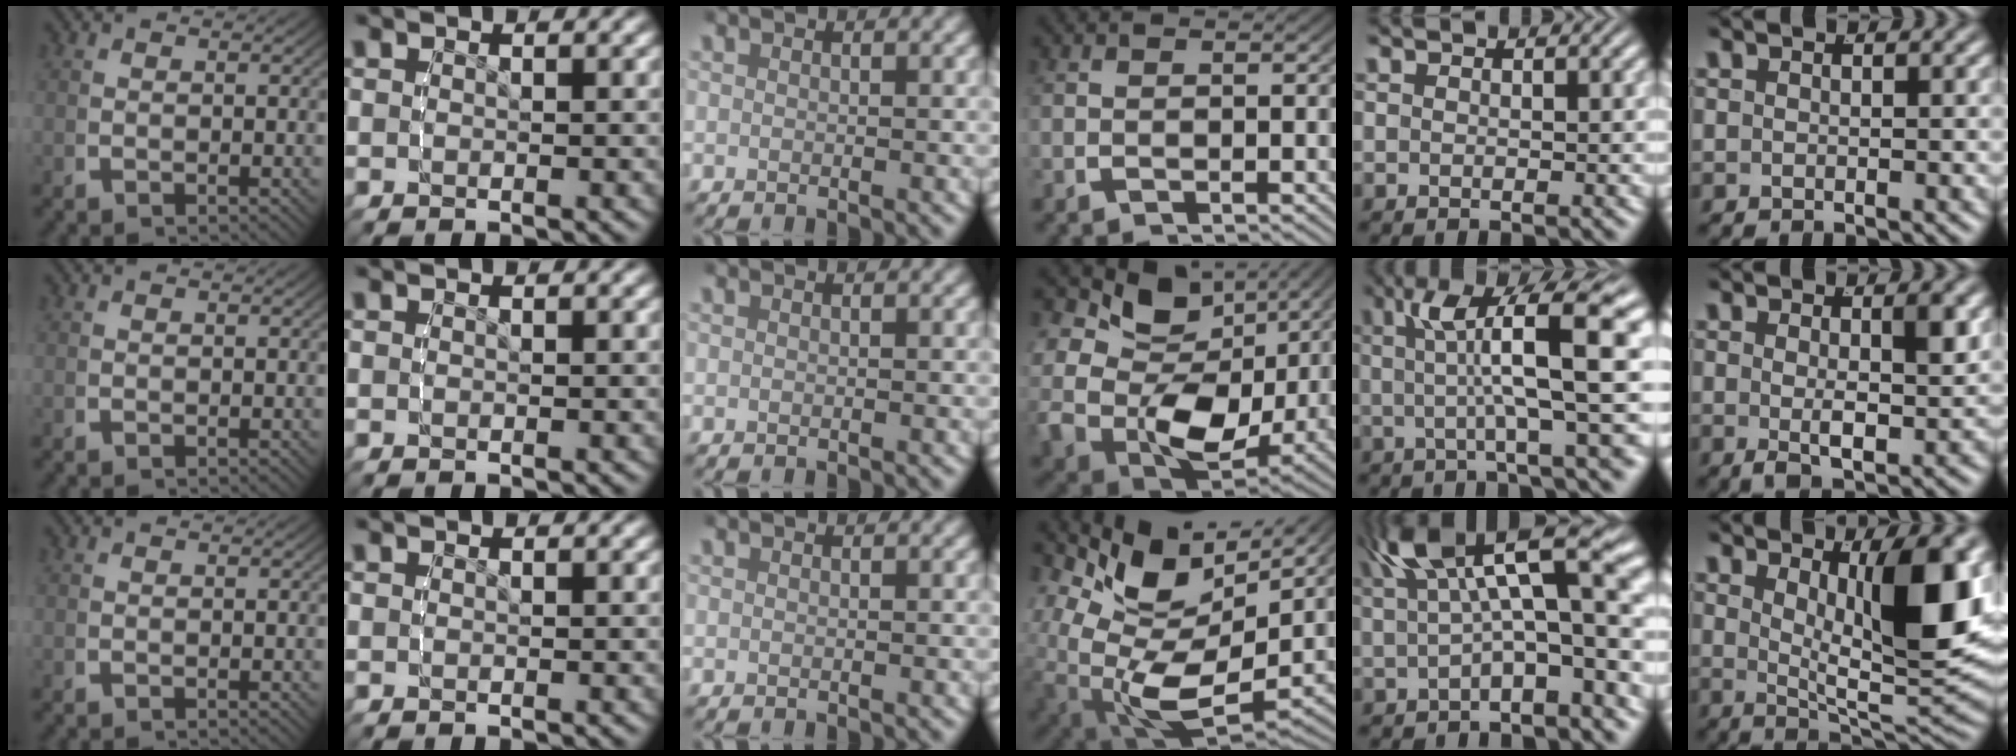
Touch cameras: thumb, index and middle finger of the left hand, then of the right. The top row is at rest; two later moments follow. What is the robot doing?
{"motion": "lift_and_place", "object": "stress ball aka squeeze ball"}